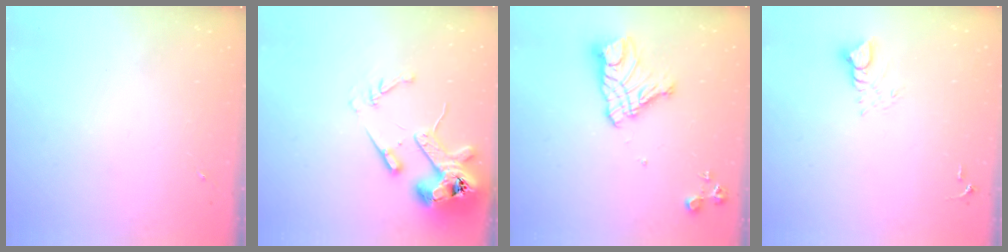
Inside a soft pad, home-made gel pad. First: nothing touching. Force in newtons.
{"total": 15.1, "press": 15.0, "slide": 2.1}
{"total": 14.4, "press": 14.3, "slide": 1.3}
{"total": 5.3, "press": 5.3, "slide": 0.3}